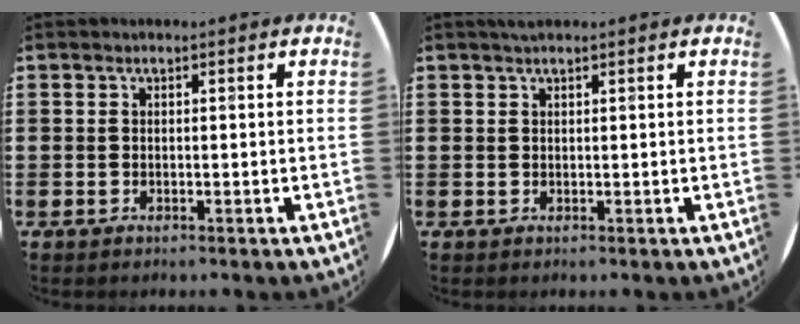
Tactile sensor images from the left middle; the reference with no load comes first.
{"total": 0.8, "force": [0.7, 0.0, 0.4], "torque": [-0.008, 0.002, 0.013]}